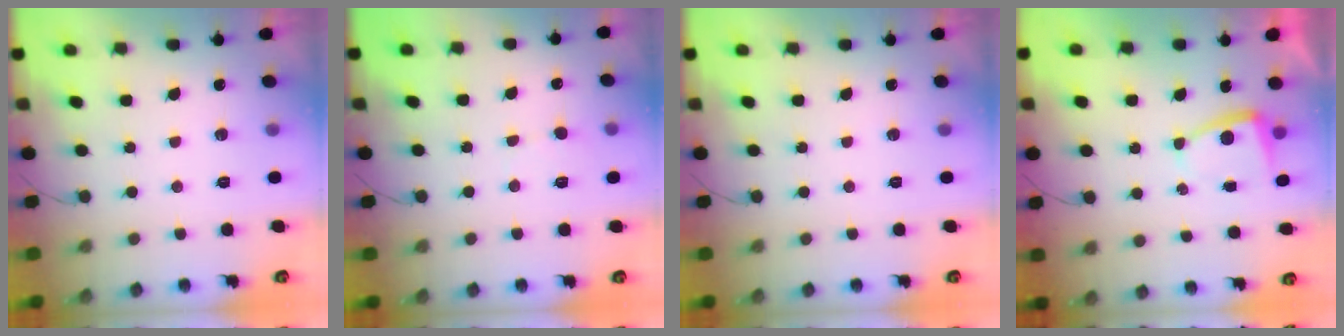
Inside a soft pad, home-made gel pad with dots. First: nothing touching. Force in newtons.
{"total": 3.9, "press": 3.9, "slide": 0.4}
{"total": 0.0}
{"total": 2.9, "press": 2.9, "slide": 0.4}